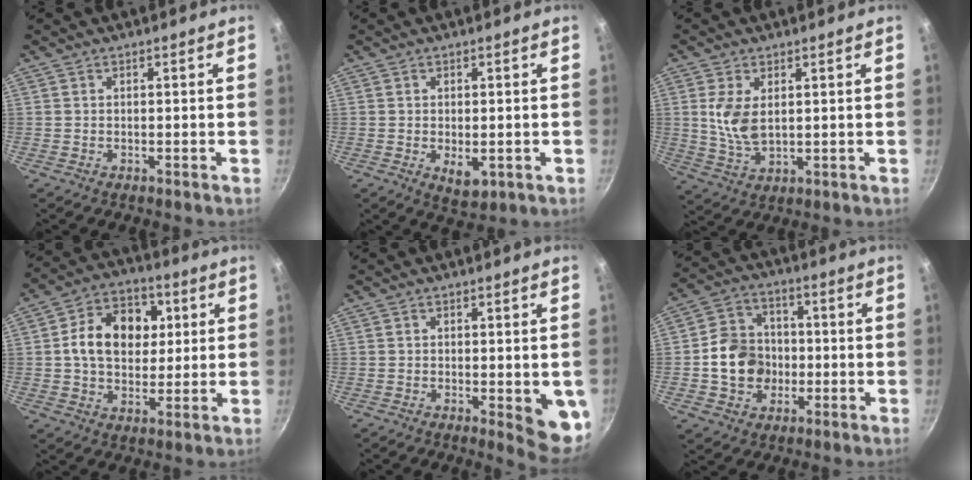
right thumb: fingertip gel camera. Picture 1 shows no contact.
{"total": 4.7, "force": [-1.0, 2.7, 3.8], "torque": [-0.051, -0.008, -0.006]}
{"total": 7.2, "force": [1.5, 4.0, 5.9], "torque": [-0.116, -0.013, 0.035]}
{"total": 14.5, "force": [2.6, 10.8, 9.3], "torque": [-0.115, 0.011, 0.031]}
{"total": 7.2, "force": [-1.2, 2.3, 6.7], "torque": [-0.061, -0.004, -0.010]}
{"total": 11.3, "force": [-1.4, 9.6, 5.6], "torque": [-0.069, 0.026, -0.032]}